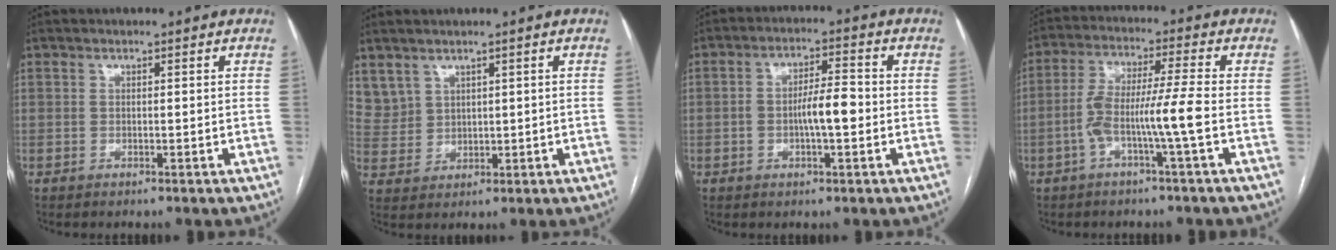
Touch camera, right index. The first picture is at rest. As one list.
[{"total": 5.4, "force": [3.7, 3.8, 0.9], "torque": [-0.025, 0.011, 0.090]}, {"total": 6.0, "force": [-1.0, 1.6, 5.7], "torque": [-0.105, 0.012, -0.016]}, {"total": 8.3, "force": [-2.6, -0.7, 7.8], "torque": [-0.156, 0.018, -0.049]}]